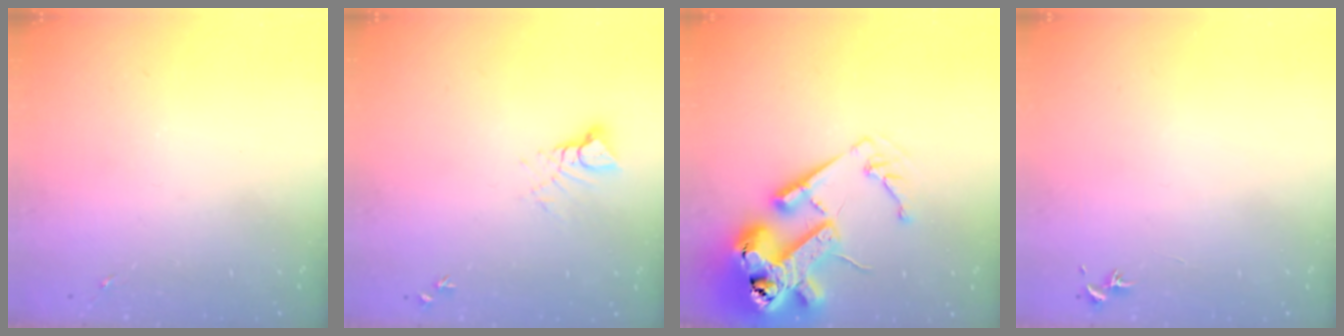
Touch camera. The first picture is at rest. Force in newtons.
{"total": 4.4, "press": 4.4, "slide": 0.1}
{"total": 24.1, "press": 23.9, "slide": 3.2}
{"total": 0.7, "press": 0.7, "slide": 0.3}